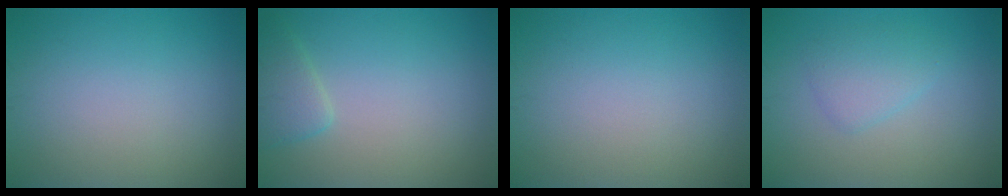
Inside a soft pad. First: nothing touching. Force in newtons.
{"total": 2.1, "press": 2.1, "slide": 0.2}
{"total": 0.0}
{"total": 2.3, "press": 2.3, "slide": 0.1}